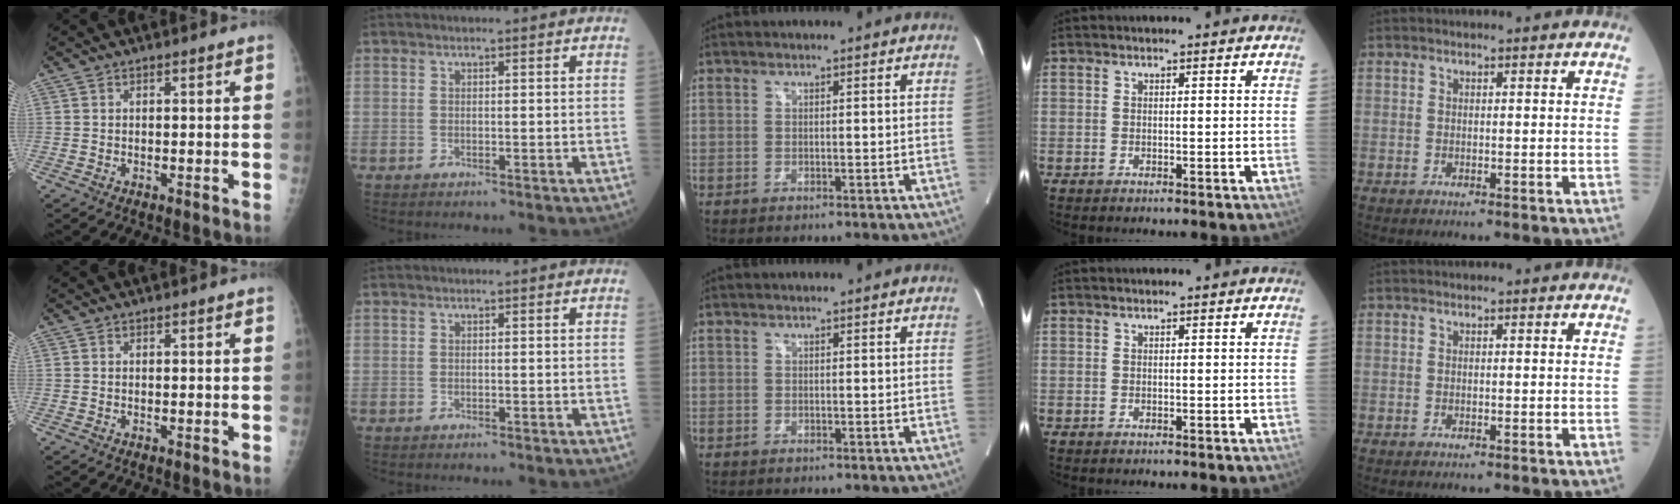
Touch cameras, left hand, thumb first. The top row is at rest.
{}